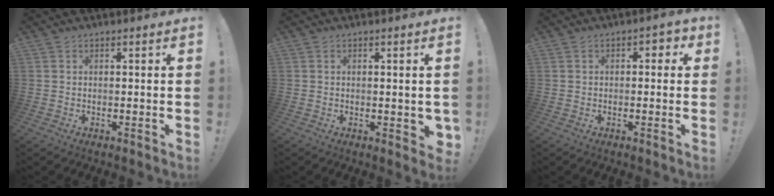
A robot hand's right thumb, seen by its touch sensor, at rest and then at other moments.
{"total": 1.8, "force": [0.4, 1.2, 1.3], "torque": [-0.006, -0.001, 0.006]}
{"total": 2.4, "force": [-0.5, 1.7, 1.6], "torque": [-0.004, 0.001, -0.016]}